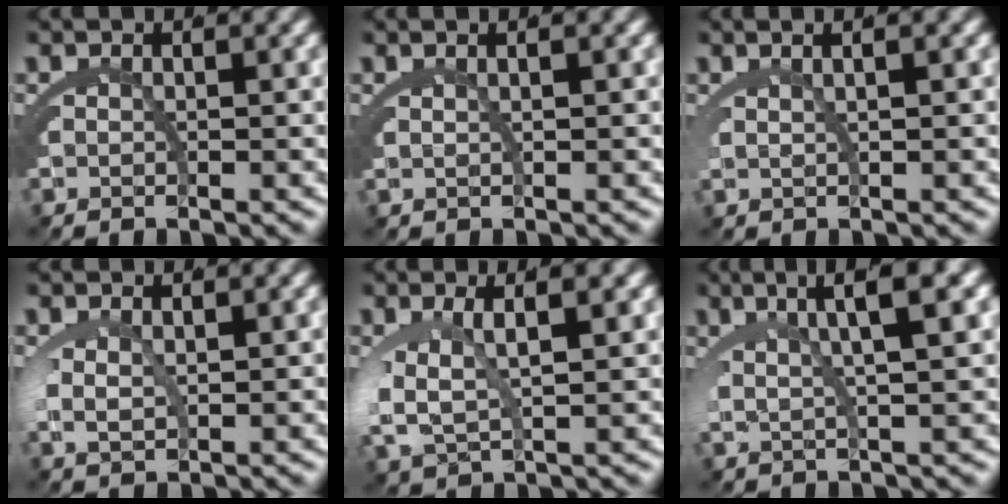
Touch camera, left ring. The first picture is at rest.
{"total": 1.5, "force": [0.9, -0.7, 1.1], "torque": [-0.006, 0.008, 0.016]}
{"total": 2.6, "force": [1.6, 0.3, 2.0], "torque": [-0.018, 0.012, 0.025]}
{"total": 1.6, "force": [0.6, 0.5, 1.4], "torque": [-0.043, -0.015, 0.026]}
{"total": 4.8, "force": [0.7, 2.5, 4.0], "torque": [-0.101, -0.009, 0.027]}
{"total": 6.2, "force": [3.6, 0.9, 5.0], "torque": [-0.077, 0.015, 0.057]}